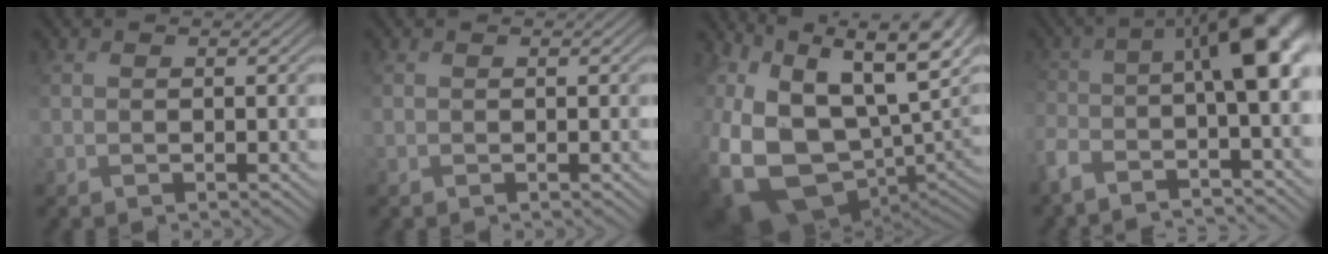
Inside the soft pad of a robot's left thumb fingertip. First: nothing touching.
{"total": 0.0}
{"total": 18.8, "force": [1.9, 12.8, 13.6], "torque": [-0.253, -0.028, 0.063]}
{"total": 10.8, "force": [-3.3, 3.4, 9.7], "torque": [-0.170, -0.009, -0.067]}